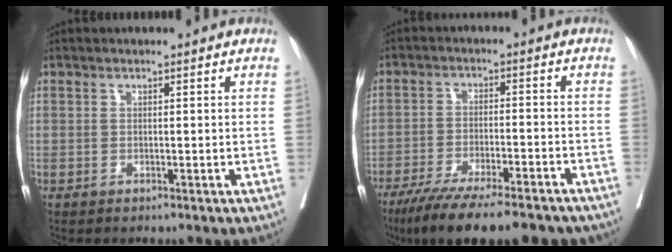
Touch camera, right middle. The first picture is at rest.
{"total": 17.8, "force": [-14.4, 3.3, 9.9], "torque": [-0.132, -0.022, -0.214]}